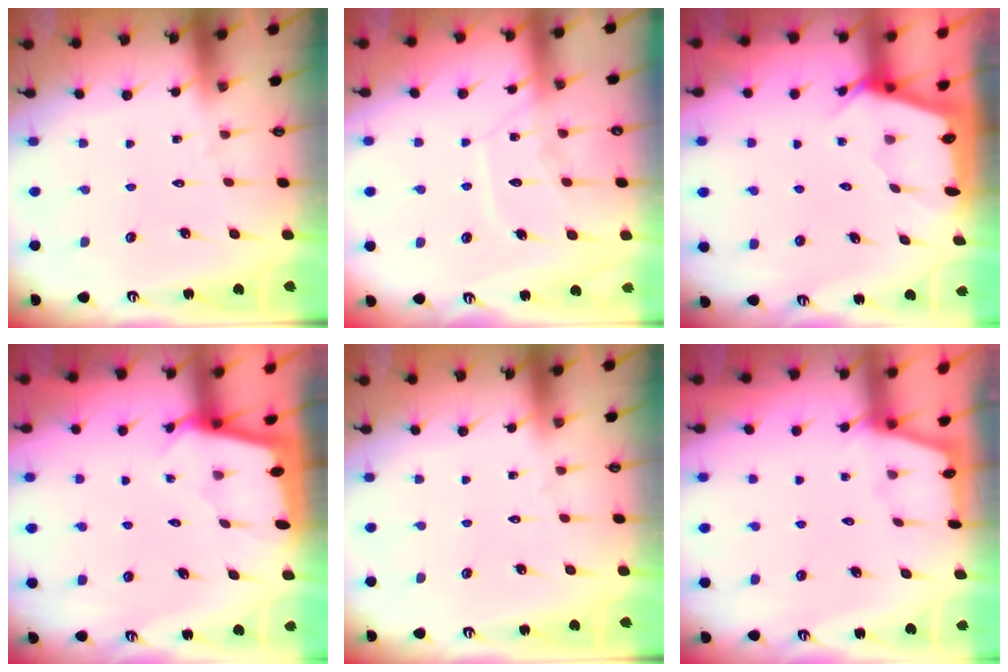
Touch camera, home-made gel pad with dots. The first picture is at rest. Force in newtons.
{"total": 10.2, "press": 10.2, "slide": 1.0}
{"total": 2.3, "press": 2.3, "slide": 0.3}
{"total": 1.6, "press": 1.6, "slide": 0.2}
{"total": 0.0}
{"total": 1.4, "press": 1.3, "slide": 0.3}